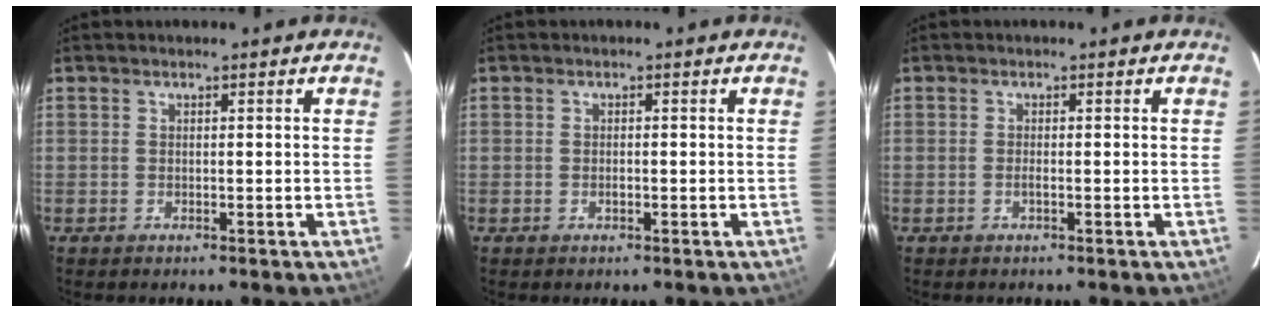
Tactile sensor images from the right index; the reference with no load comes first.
{"total": 0.9, "force": [-0.3, 0.6, 0.7], "torque": [-0.012, 0.002, -0.006]}
{"total": 0.9, "force": [-0.4, 0.0, 0.8], "torque": [-0.015, 0.001, -0.008]}